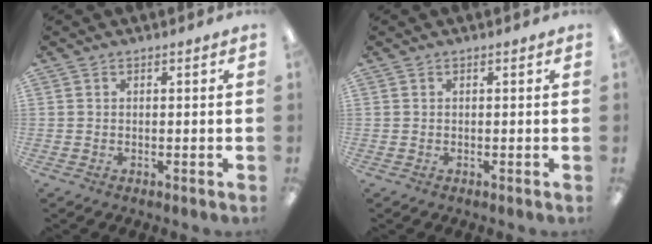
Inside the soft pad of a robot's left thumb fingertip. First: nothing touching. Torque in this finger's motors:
{"motor_torque": [-0.15, -0.06, 0.00, -0.01, 0.00]}